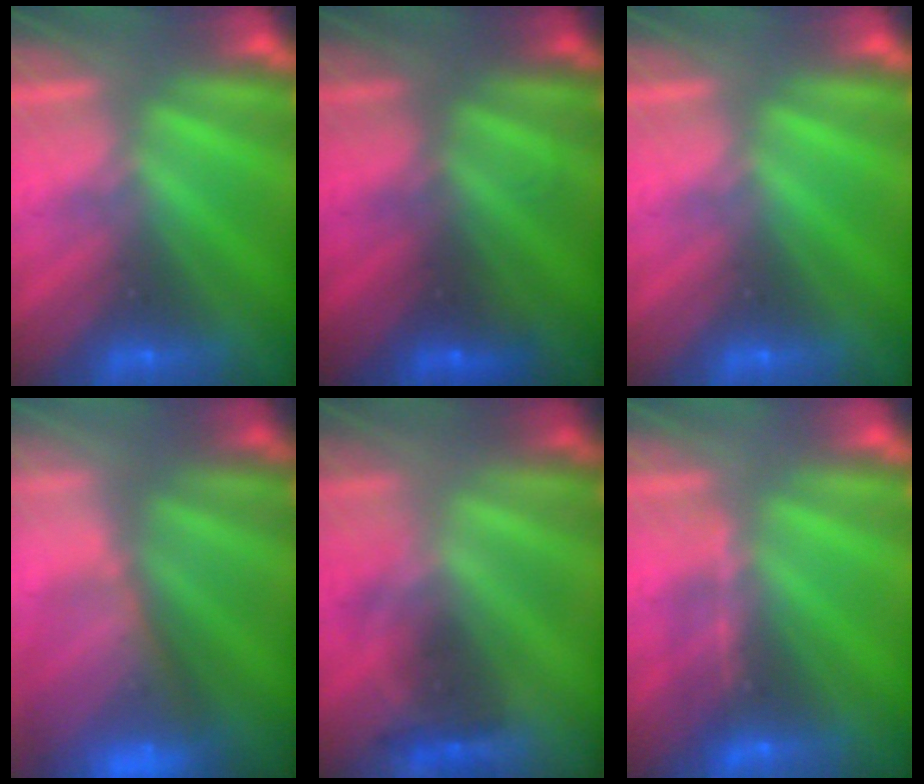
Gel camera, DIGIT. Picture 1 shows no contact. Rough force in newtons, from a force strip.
{"total": 1.7}
{"total": 0.0}
{"total": 7.8}
{"total": 2.3}
{"total": 1.1}